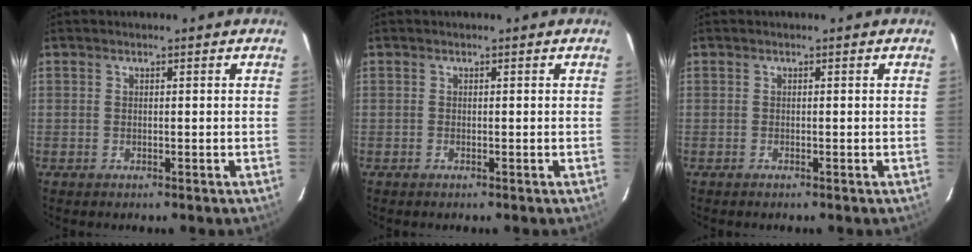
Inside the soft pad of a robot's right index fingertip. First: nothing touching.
{"total": 0.0}
{"total": 0.0}